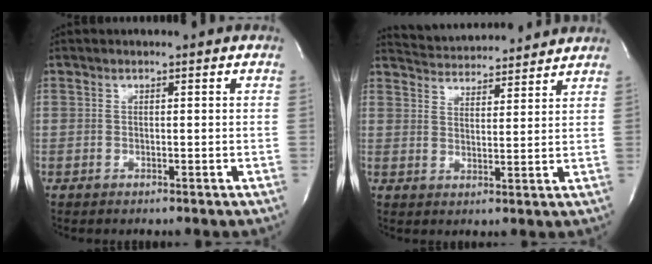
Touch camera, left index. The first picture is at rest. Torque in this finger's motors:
{"motor_torque": [-0.35, -0.12, 0.07, 0.04]}